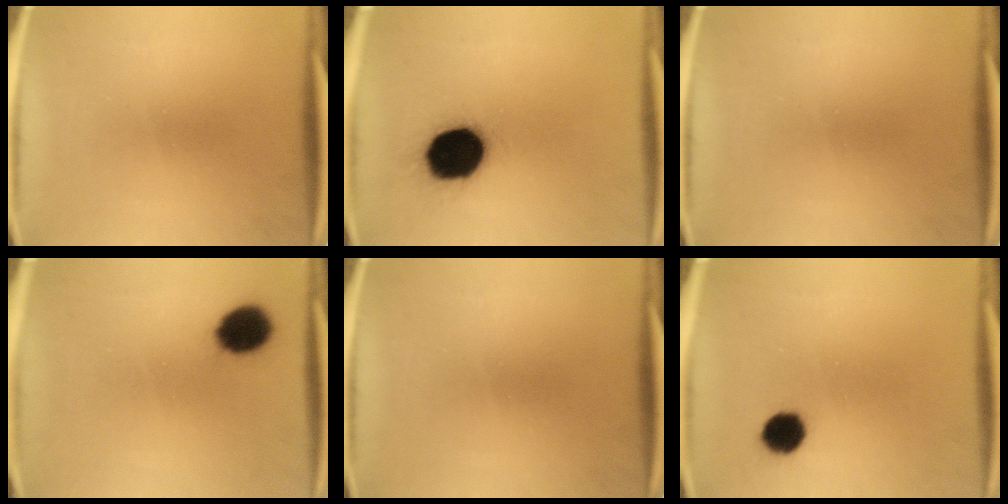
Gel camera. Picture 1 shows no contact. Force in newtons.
{"total": 19.8}
{"total": 0.0}
{"total": 9.1}
{"total": 0.0}
{"total": 5.6}